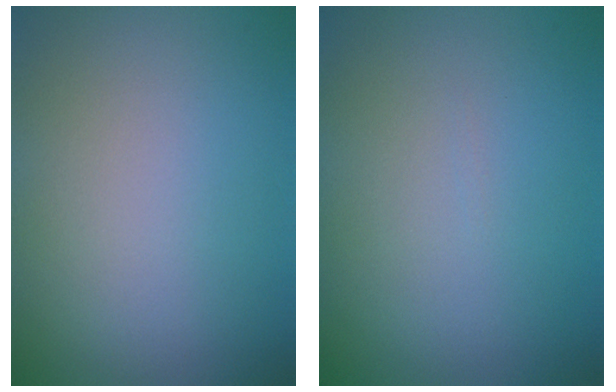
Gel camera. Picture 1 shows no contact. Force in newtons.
{"total": 0.0}